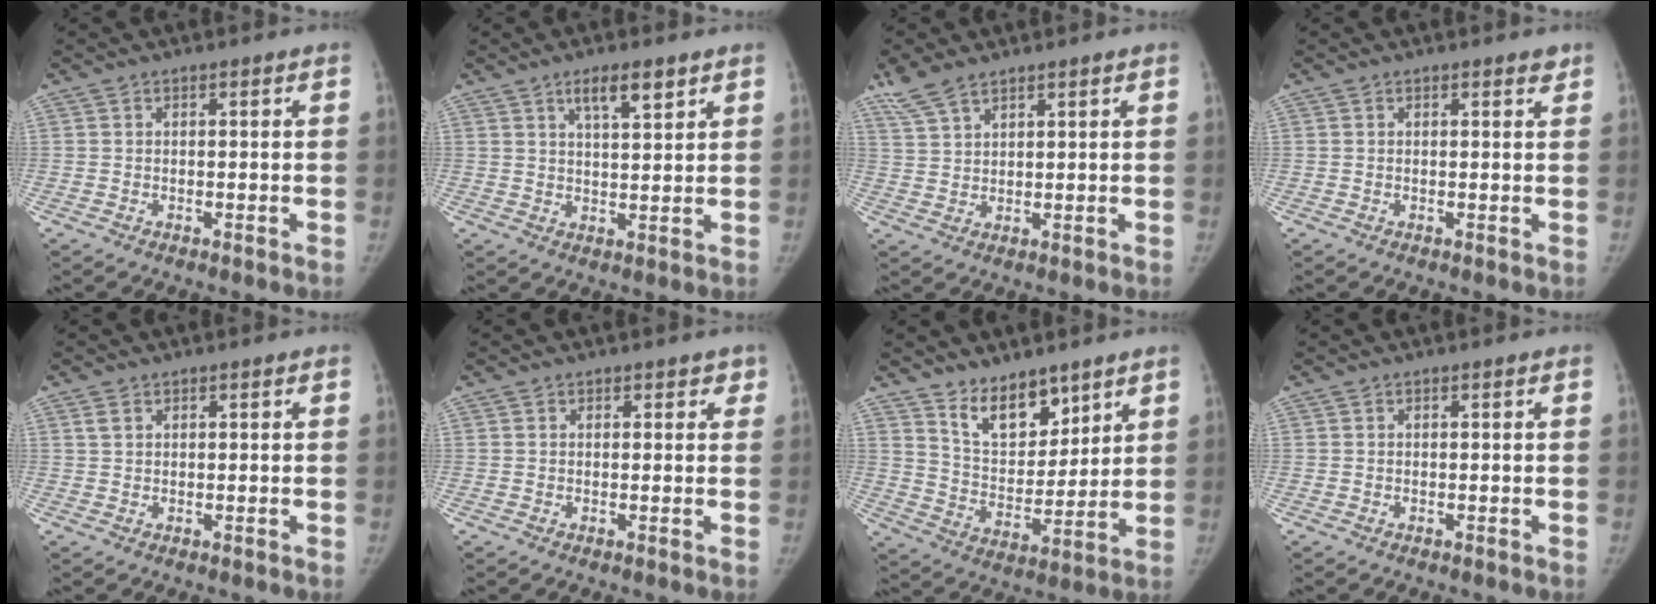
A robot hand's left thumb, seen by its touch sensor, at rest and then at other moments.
{"total": 6.0, "force": [3.7, 1.7, 4.4], "torque": [-0.063, -0.021, 0.062]}
{"total": 5.5, "force": [4.3, 2.1, 2.6], "torque": [-0.050, -0.005, 0.094]}
{"total": 0.9, "force": [0.7, 0.4, 0.4], "torque": [0.001, -0.003, 0.005]}
{"total": 1.4, "force": [0.8, 0.9, 0.8], "torque": [-0.012, 0.004, 0.018]}
{"total": 1.6, "force": [1.0, 1.1, 0.5], "torque": [0.020, -0.002, 0.005]}
{"total": 11.3, "force": [8.2, 5.6, 5.3], "torque": [-0.048, -0.069, 0.154]}
{"total": 0.0}